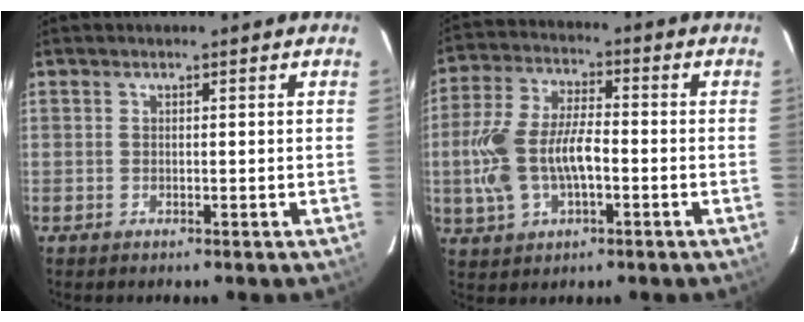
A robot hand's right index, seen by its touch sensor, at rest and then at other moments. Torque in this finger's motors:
{"motor_torque": [0.46, -0.19, 0.37, 0.21]}